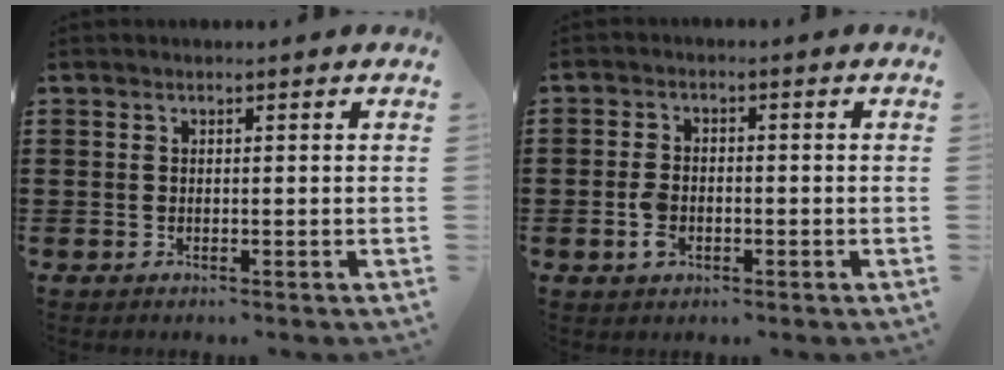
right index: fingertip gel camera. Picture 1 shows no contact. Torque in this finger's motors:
{"motor_torque": [1.06, 0.18, 0.15, 0.07]}